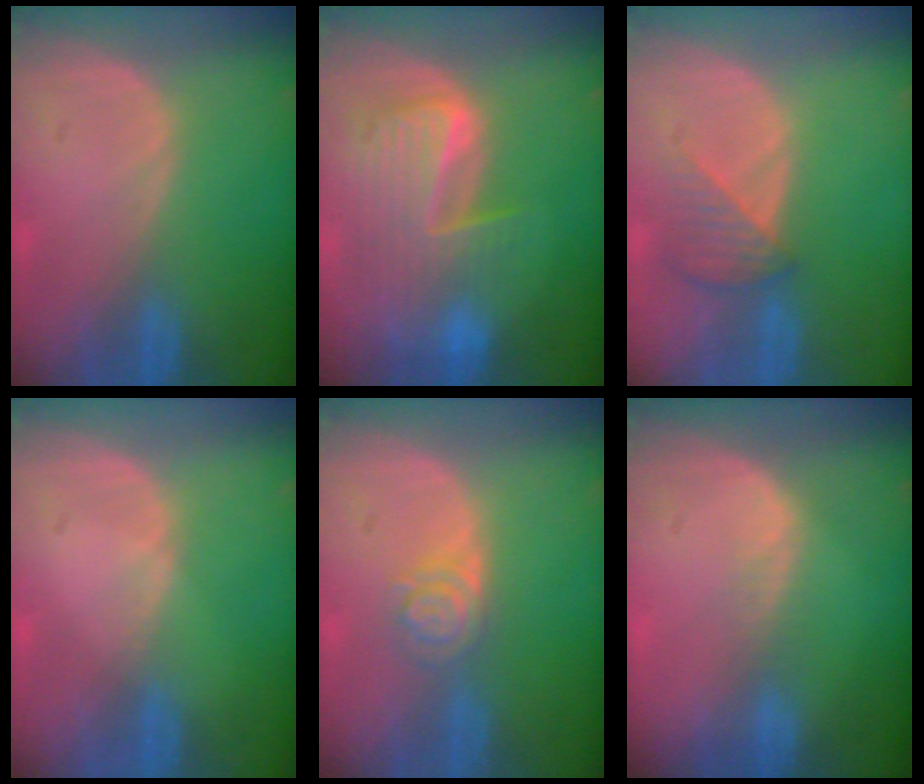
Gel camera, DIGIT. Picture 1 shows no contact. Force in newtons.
{"total": 9.8, "press": 8.4, "slide": 5.0}
{"total": 3.9, "press": 3.6, "slide": 1.5}
{"total": 0.6, "press": 0.5, "slide": 0.2}
{"total": 4.1, "press": 3.8, "slide": 1.7}
{"total": 2.0, "press": 1.1, "slide": 1.7}